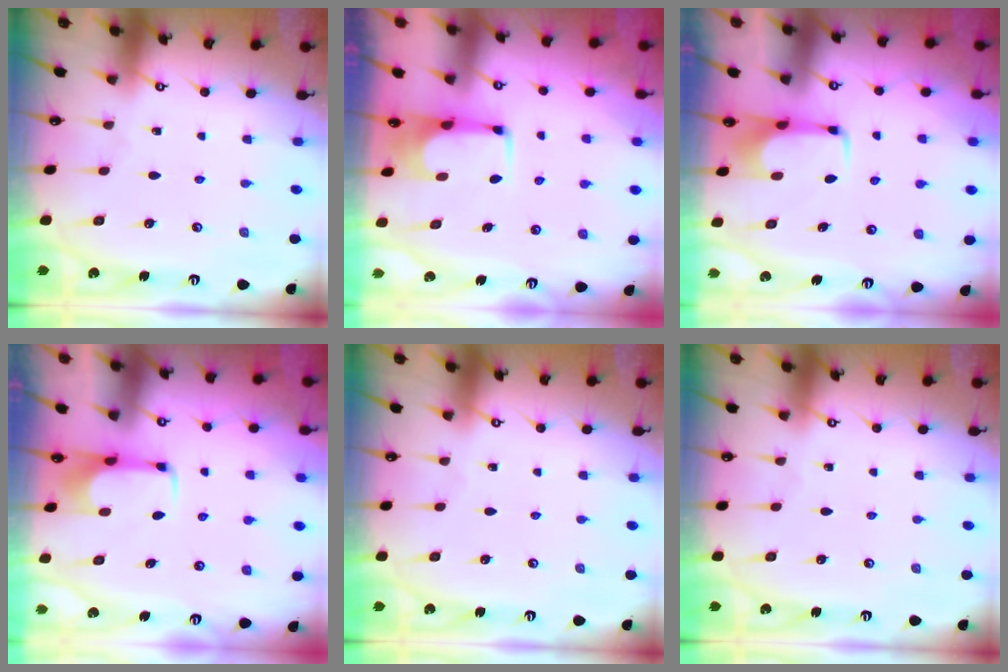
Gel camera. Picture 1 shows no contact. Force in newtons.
{"total": 1.5, "press": 1.5, "slide": 0.2}
{"total": 1.6, "press": 1.5, "slide": 0.5}
{"total": 2.0, "press": 2.0, "slide": 0.2}
{"total": 0.0}
{"total": 0.0}